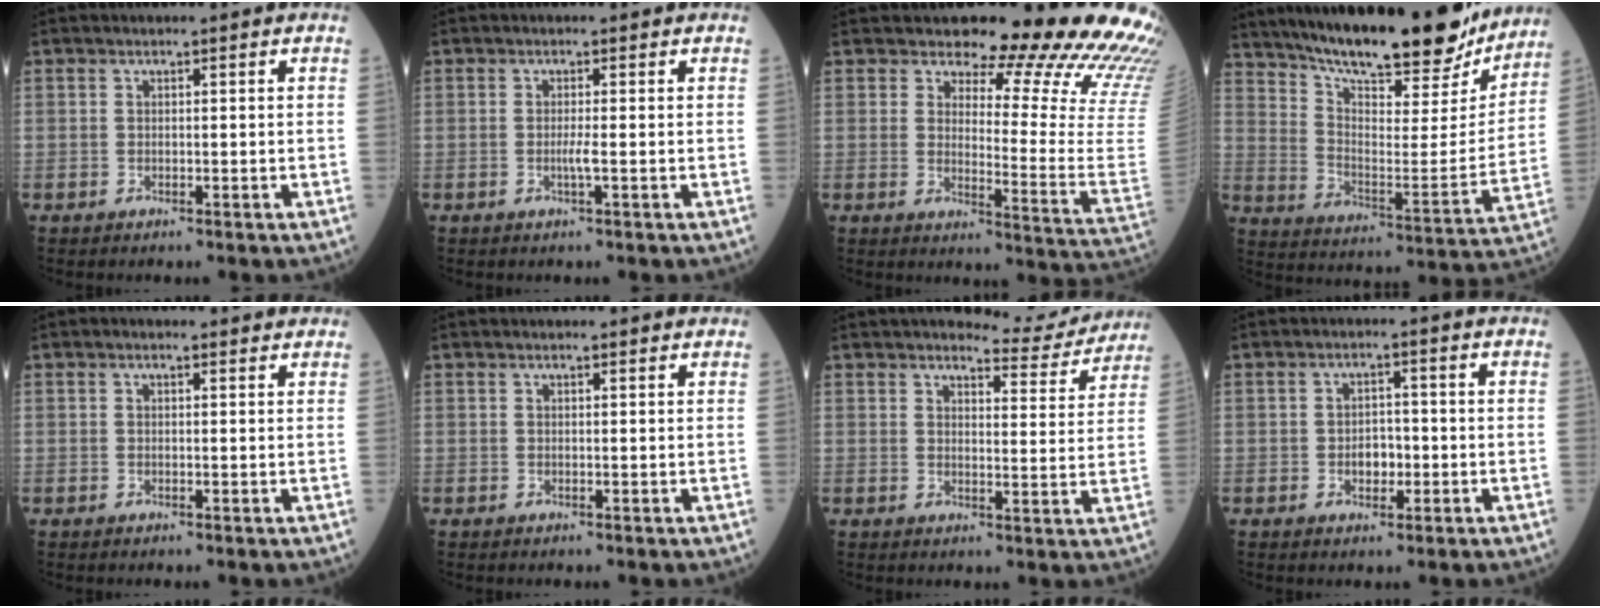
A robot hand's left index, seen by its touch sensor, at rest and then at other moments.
{"total": 1.3, "force": [-0.2, -0.3, 1.3], "torque": [-0.028, -0.001, -0.007]}
{"total": 20.1, "force": [18.1, 2.2, 8.4], "torque": [-0.099, -0.130, 0.188]}
{"total": 26.2, "force": [22.0, 5.5, 13.2], "torque": [-0.213, -0.017, 0.313]}
{"total": 2.1, "force": [1.7, 0.8, 1.1], "torque": [-0.020, 0.016, 0.020]}
{"total": 2.4, "force": [2.1, 0.3, 1.0], "torque": [-0.014, 0.015, 0.024]}
{"total": 7.9, "force": [7.8, 1.2, 0.7], "torque": [-0.005, -0.016, 0.090]}
{"total": 3.0, "force": [-0.7, 2.0, 2.2], "torque": [-0.032, 0.005, -0.010]}